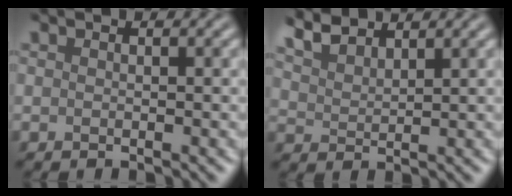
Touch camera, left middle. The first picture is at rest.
{"total": 4.2, "force": [3.6, 1.3, 1.7], "torque": [-0.046, 0.007, 0.066]}